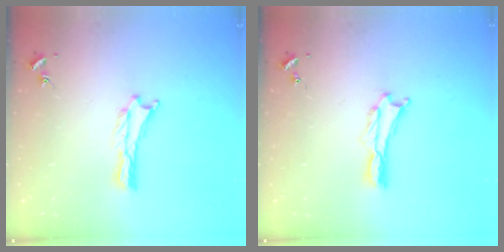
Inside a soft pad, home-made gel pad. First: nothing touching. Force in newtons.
{"total": 0.0}